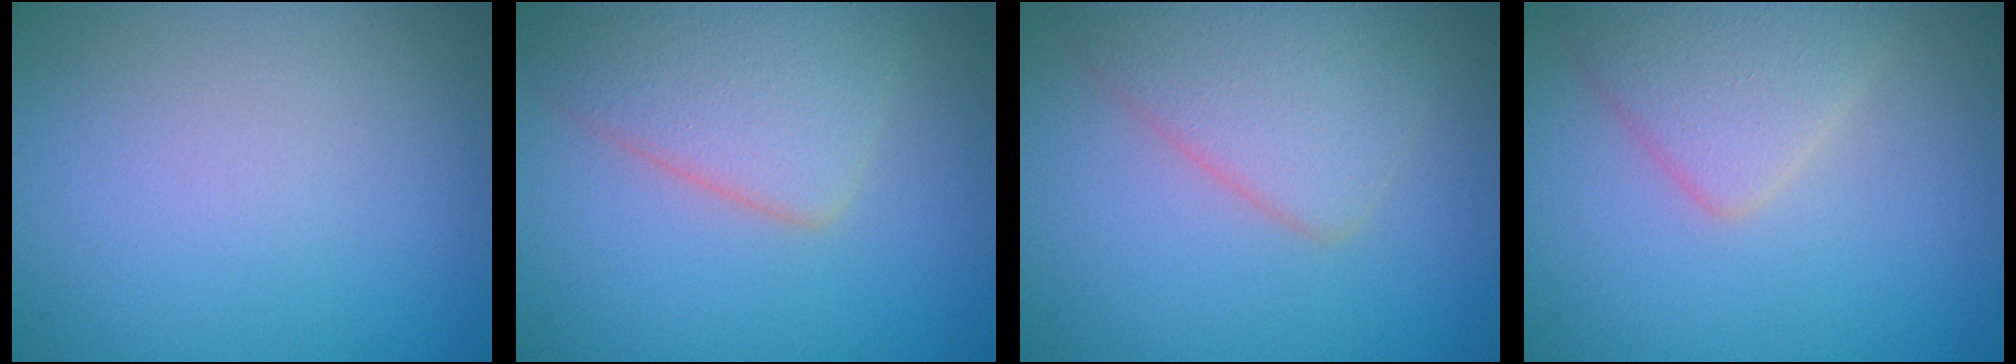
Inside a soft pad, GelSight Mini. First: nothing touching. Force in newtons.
{"total": 5.6, "press": 5.6, "slide": 0.3}
{"total": 5.6, "press": 5.6, "slide": 0.1}
{"total": 3.8, "press": 3.8, "slide": 0.1}